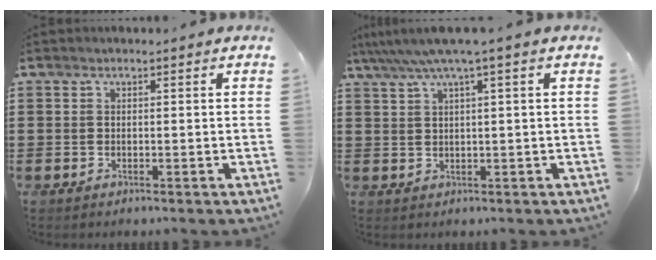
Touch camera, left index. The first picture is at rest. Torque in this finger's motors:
{"motor_torque": [0.11, -0.93, 0.45, 0.21]}